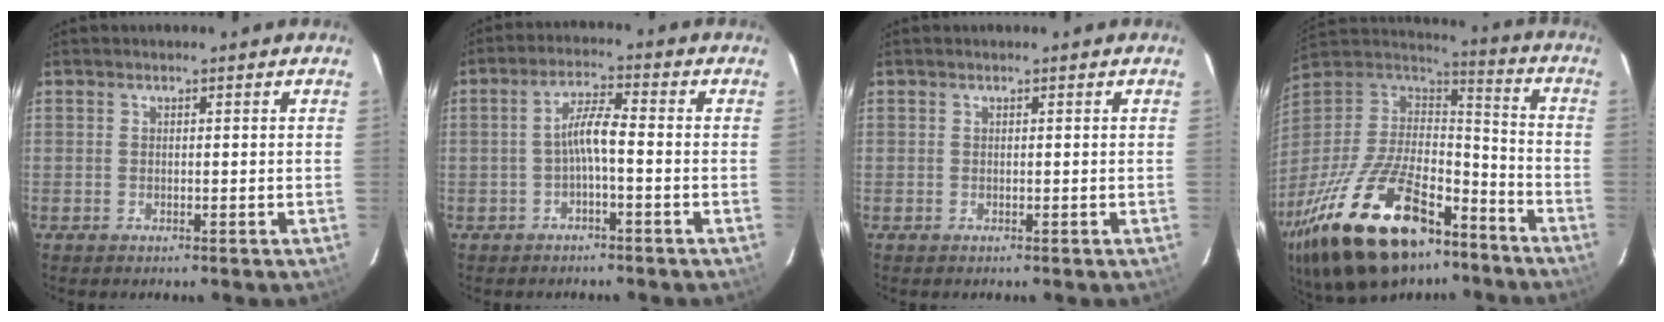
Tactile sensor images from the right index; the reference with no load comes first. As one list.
[{"total": 4.3, "force": [-1.5, 0.4, 4.0], "torque": [-0.084, 0.012, -0.027]}, {"total": 0.0}, {"total": 33.8, "force": [-21.6, 15.0, 21.3], "torque": [-0.426, -0.026, -0.340]}]